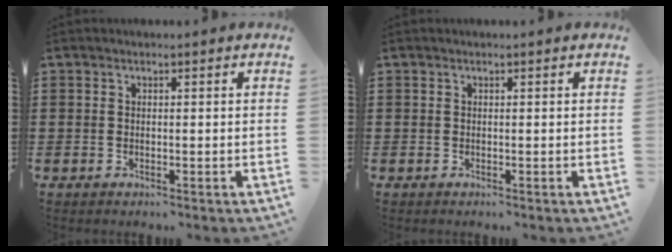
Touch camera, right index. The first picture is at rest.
{"total": 0.0}